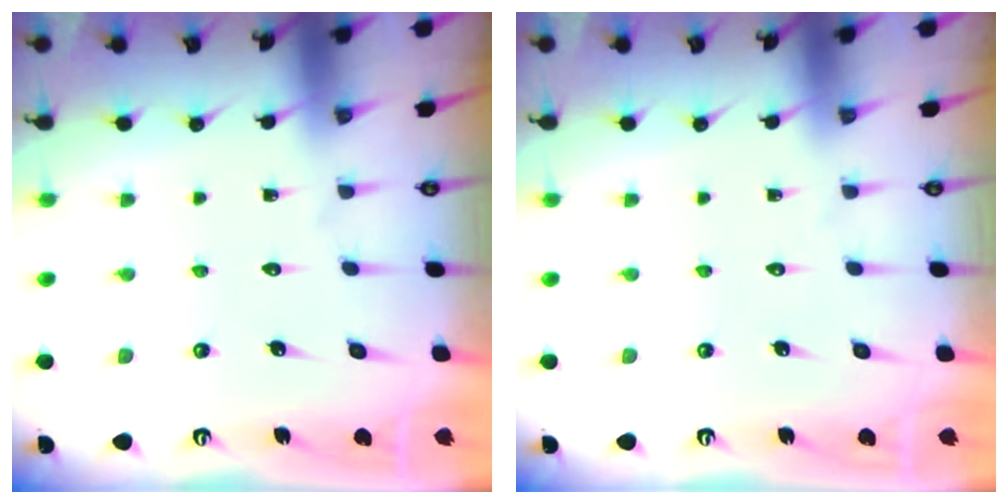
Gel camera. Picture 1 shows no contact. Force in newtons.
{"total": 0.0}